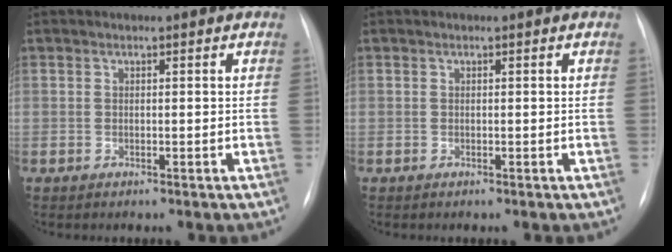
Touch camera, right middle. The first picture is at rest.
{"total": 0.0}